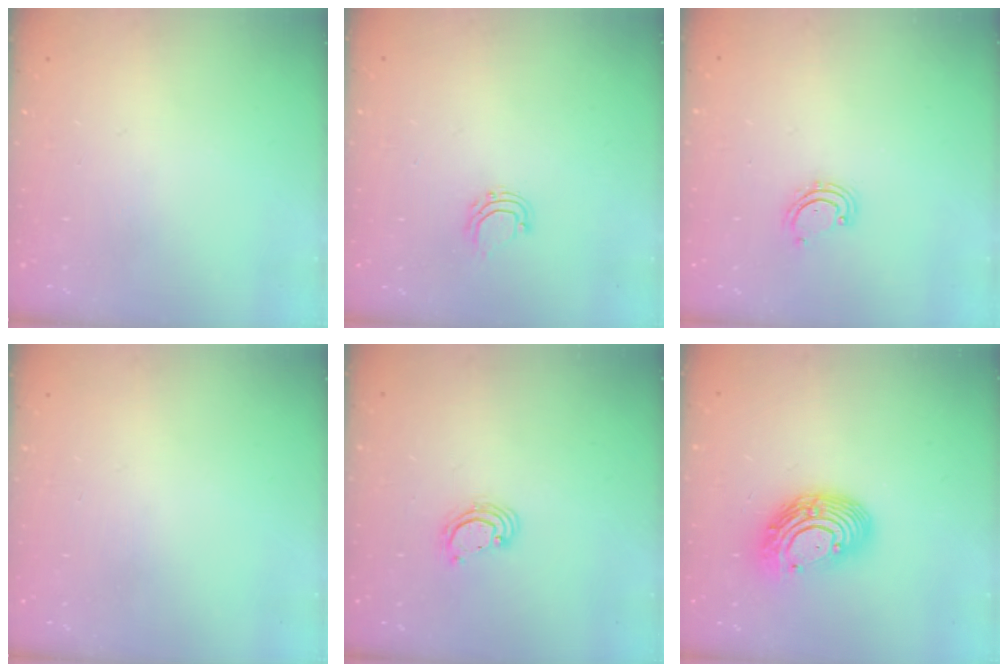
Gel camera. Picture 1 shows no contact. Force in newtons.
{"total": 5.2, "press": 5.2, "slide": 0.4}
{"total": 2.7, "press": 2.6, "slide": 0.5}
{"total": 0.0}
{"total": 2.8, "press": 2.8, "slide": 0.2}
{"total": 13.2, "press": 13.2, "slide": 0.8}